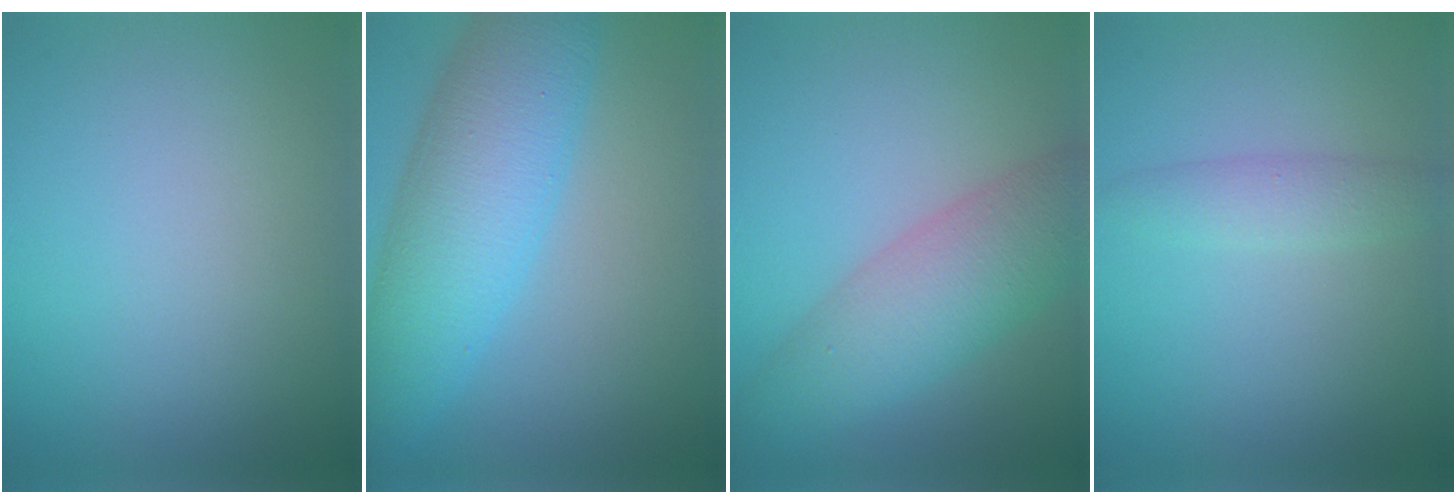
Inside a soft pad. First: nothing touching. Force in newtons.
{"total": 8.6, "press": 8.6, "slide": 0.2}
{"total": 6.6, "press": 6.6, "slide": 0.2}
{"total": 2.0, "press": 2.0, "slide": 0.1}